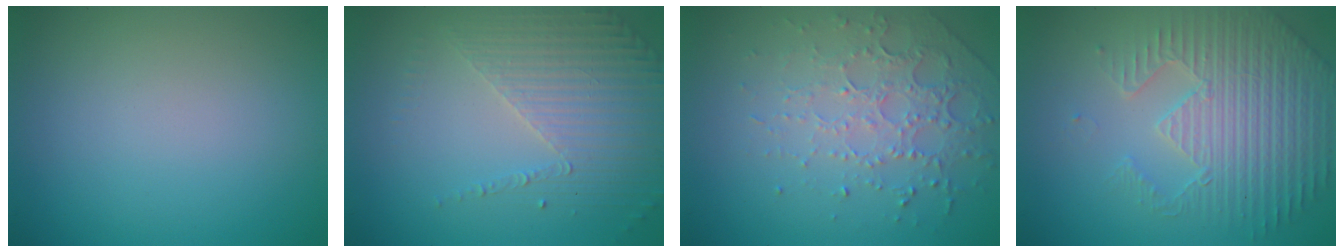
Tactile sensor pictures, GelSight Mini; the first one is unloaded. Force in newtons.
{"total": 4.3, "press": 3.0, "slide": 3.0}
{"total": 4.5, "press": 3.1, "slide": 3.3}
{"total": 4.9, "press": 4.5, "slide": 1.9}